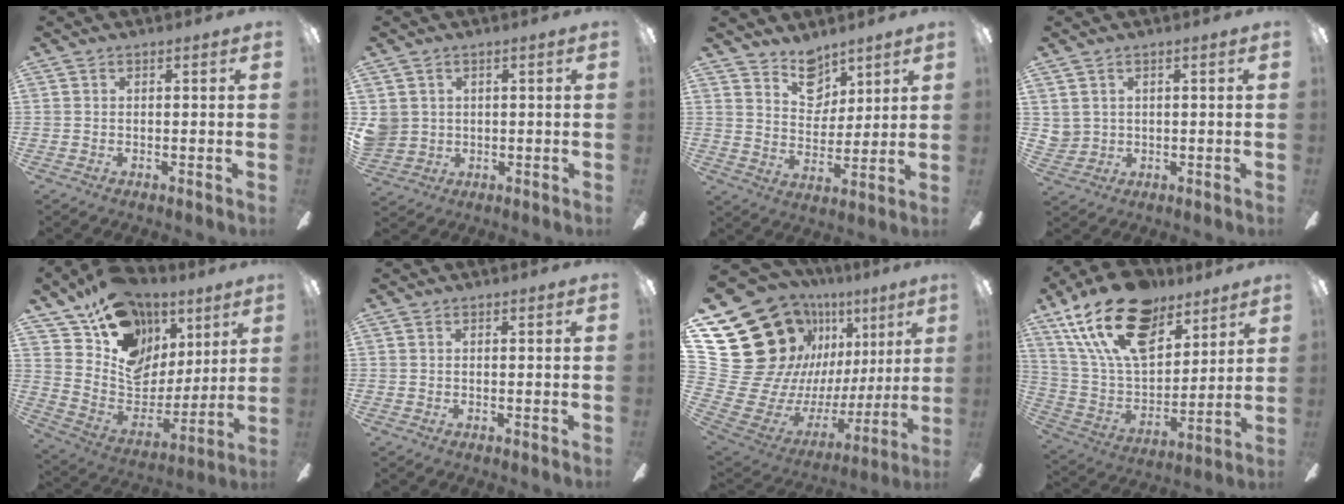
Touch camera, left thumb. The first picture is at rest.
{"total": 4.3, "force": [1.2, 4.1, 0.6], "torque": [-0.023, 0.005, 0.023]}
{"total": 9.6, "force": [7.4, 5.5, 2.7], "torque": [-0.042, -0.043, 0.139]}
{"total": 2.7, "force": [1.6, 2.2, 0.0], "torque": [-0.010, 0.003, 0.031]}
{"total": 16.5, "force": [9.4, 11.8, 6.6], "torque": [-0.115, -0.064, 0.172]}
{"total": 0.0}
{"total": 30.2, "force": [11.8, 22.0, 17.1], "torque": [-0.315, -0.127, 0.291]}
{"total": 23.6, "force": [14.0, 12.7, 14.1], "torque": [-0.266, -0.070, 0.251]}